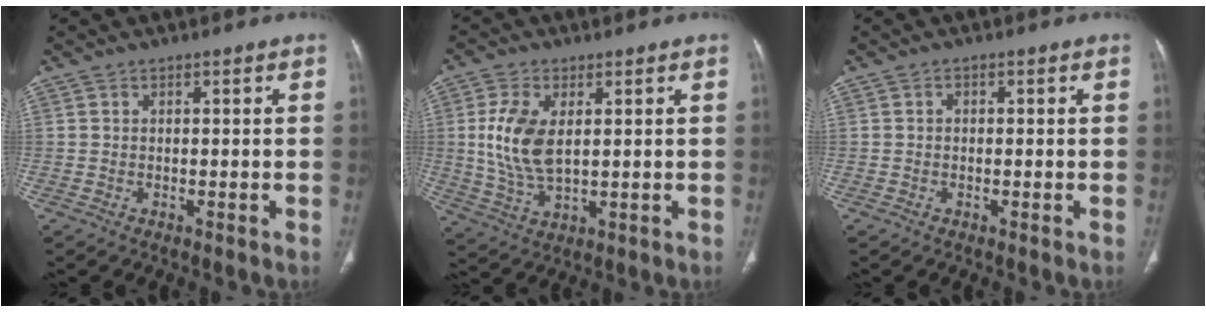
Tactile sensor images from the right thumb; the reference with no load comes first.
{"total": 10.1, "force": [1.6, 5.5, 8.3], "torque": [-0.173, -0.010, 0.037]}
{"total": 0.9, "force": [0.0, 0.7, 0.5], "torque": [0.000, 0.004, -0.006]}